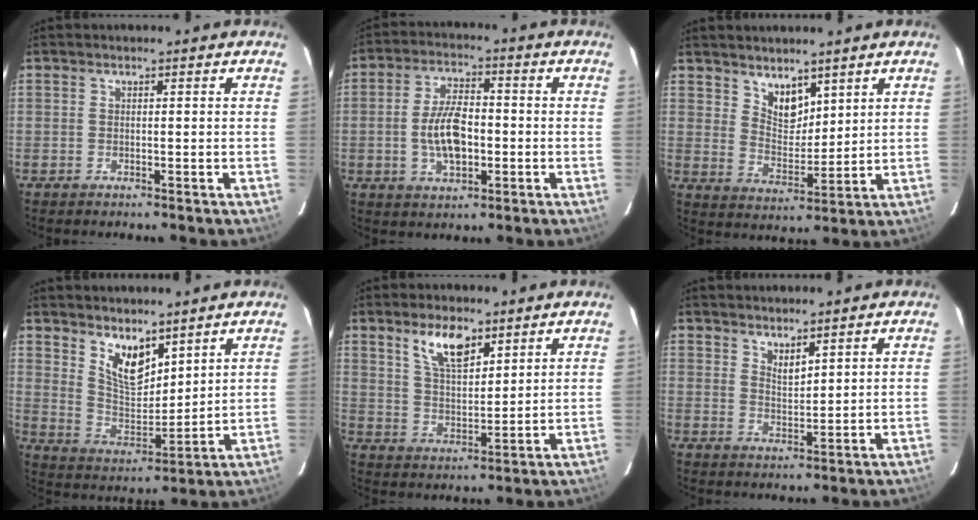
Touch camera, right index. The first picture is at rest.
{"total": 9.3, "force": [-1.6, 4.8, 7.8], "torque": [-0.152, 0.003, -0.024]}
{"total": 6.3, "force": [4.7, 3.4, 2.5], "torque": [-0.032, -0.001, 0.090]}
{"total": 8.9, "force": [6.1, 4.0, 5.2], "torque": [-0.087, -0.008, 0.122]}
{"total": 8.4, "force": [5.2, 3.5, 5.6], "torque": [-0.098, 0.006, 0.101]}
{"total": 3.2, "force": [2.7, 0.8, 1.5], "torque": [-0.023, -0.003, 0.047]}